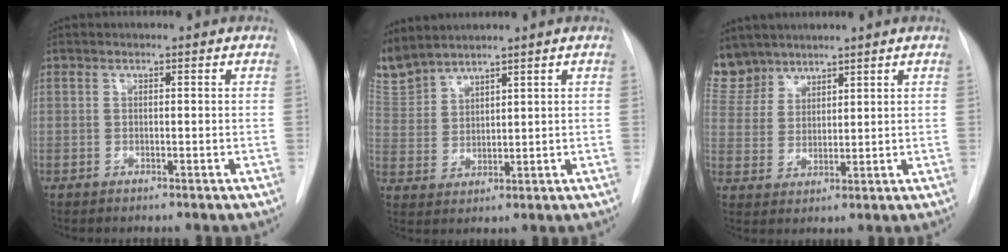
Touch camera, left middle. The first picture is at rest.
{"total": 6.8, "force": [6.6, 1.1, 1.0], "torque": [-0.038, 0.010, 0.149]}
{"total": 8.1, "force": [7.1, 3.9, 0.3], "torque": [-0.009, 0.007, 0.152]}